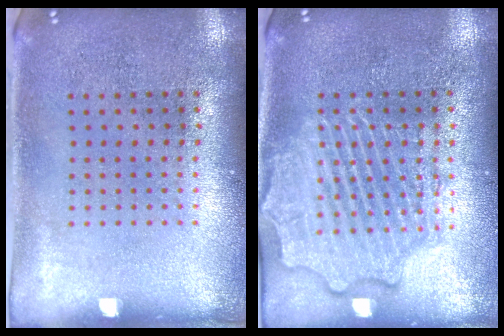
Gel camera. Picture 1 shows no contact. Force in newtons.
{"total": 3.9, "press": 3.9, "slide": 0.5}